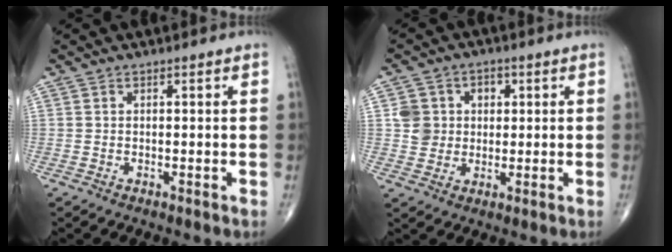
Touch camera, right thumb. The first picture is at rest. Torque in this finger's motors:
{"motor_torque": [-0.18, 0.08, 0.74, 0.23, 0.00]}